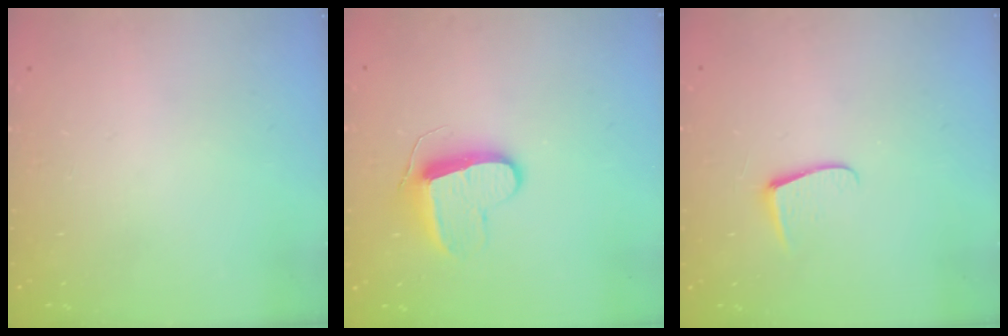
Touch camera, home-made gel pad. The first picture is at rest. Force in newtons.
{"total": 10.1, "press": 10.1, "slide": 0.4}
{"total": 5.9, "press": 5.8, "slide": 0.5}